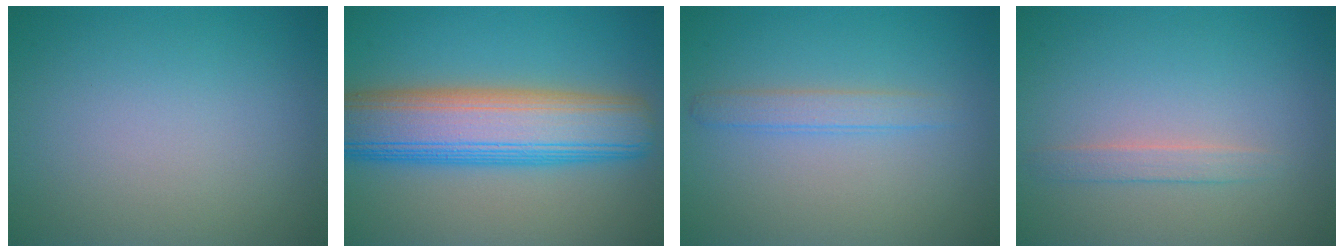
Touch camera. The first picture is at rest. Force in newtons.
{"total": 10.5, "press": 10.5, "slide": 0.5}
{"total": 1.8, "press": 1.8, "slide": 0.0}
{"total": 1.3, "press": 1.3, "slide": 0.1}